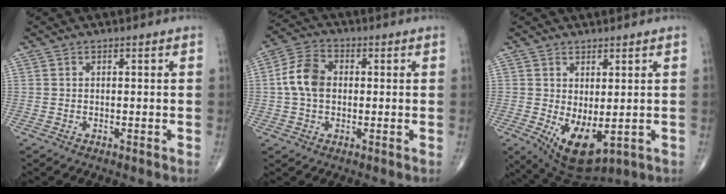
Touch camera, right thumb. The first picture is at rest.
{"total": 7.9, "force": [0.2, 5.5, 5.6], "torque": [-0.107, 0.021, -0.004]}
{"total": 9.0, "force": [-1.4, 4.2, 7.8], "torque": [-0.120, -0.015, -0.001]}